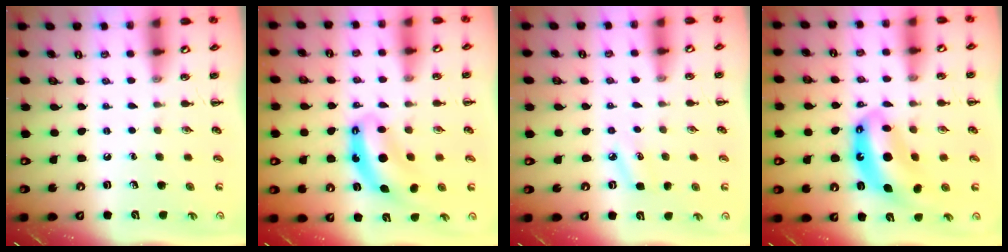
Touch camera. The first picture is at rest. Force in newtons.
{"total": 7.2, "press": 7.2, "slide": 0.9}
{"total": 5.3, "press": 5.0, "slide": 1.7}
{"total": 11.2, "press": 10.8, "slide": 3.0}